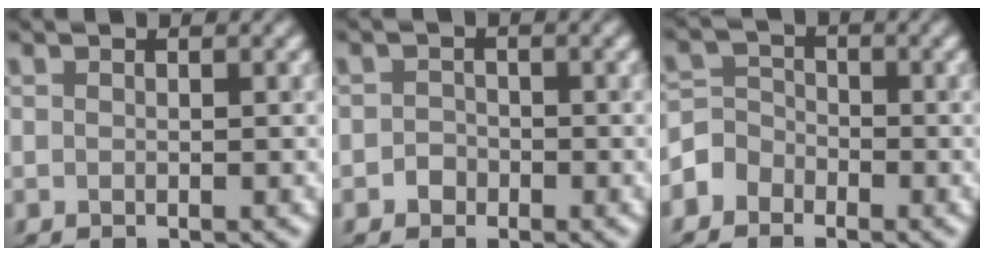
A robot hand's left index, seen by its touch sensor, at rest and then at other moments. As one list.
[{"total": 1.1, "force": [-0.5, 1.0, 0.2], "torque": [0.003, 0.005, -0.012]}, {"total": 2.6, "force": [-1.7, 2.0, 0.2], "torque": [0.002, 0.010, -0.046]}]